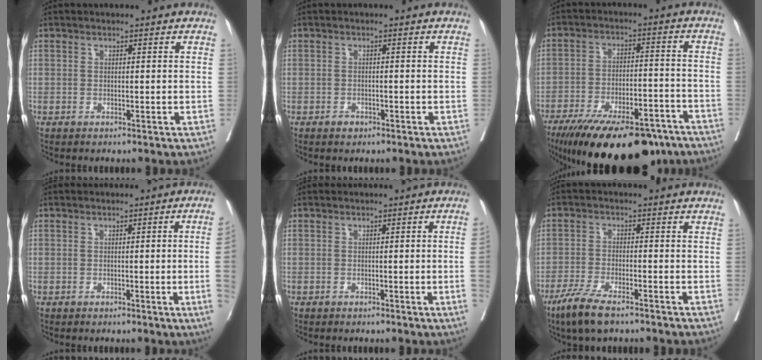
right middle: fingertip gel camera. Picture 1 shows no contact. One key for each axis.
{"total": 1.0, "fx": -0.8, "fy": 0.6, "fz": 0.4, "tx": -0.011, "ty": 0.000, "tz": -0.010}
{"total": 21.6, "fx": -16.6, "fy": 6.5, "fz": 12.2, "tx": -0.178, "ty": -0.012, "tz": -0.247}
{"total": 5.5, "fx": -0.9, "fy": -0.6, "fz": 5.4, "tx": -0.064, "ty": -0.001, "tz": -0.014}
{"total": 3.0, "fx": -0.7, "fy": -0.3, "fz": 2.8, "tx": -0.041, "ty": 0.002, "tz": -0.011}
{"total": 7.1, "fx": -5.1, "fy": 1.4, "fz": 4.8, "tx": -0.099, "ty": -0.016, "tz": -0.090}